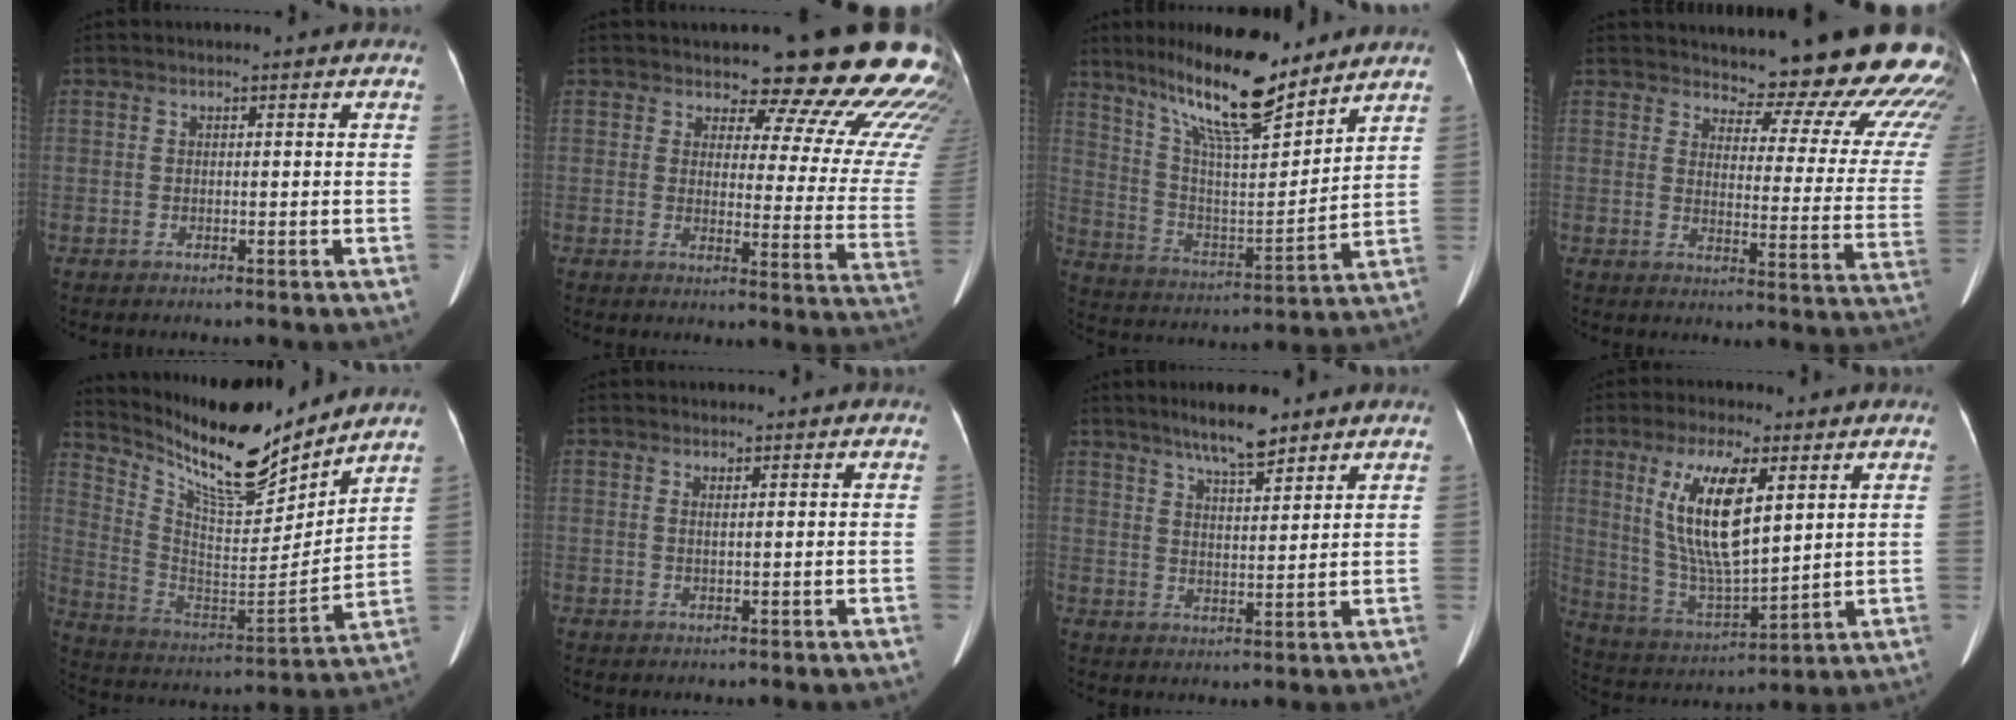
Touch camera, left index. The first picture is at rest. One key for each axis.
{"total": 20.0, "fx": 17.9, "fy": 4.3, "fz": 7.8, "tx": -0.069, "ty": -0.104, "tz": 0.181}
{"total": 17.6, "fx": 13.4, "fy": 2.9, "fz": 11.0, "tx": -0.195, "ty": -0.002, "tz": 0.237}
{"total": 21.5, "fx": 20.2, "fy": 3.7, "fz": 6.4, "tx": -0.056, "ty": -0.114, "tz": 0.218}
{"total": 16.9, "fx": 14.9, "fy": 2.4, "fz": 7.6, "tx": -0.153, "ty": -0.018, "tz": 0.266}
{"total": 0.8, "fx": 0.4, "fy": 0.1, "fz": 0.7, "tx": -0.017, "ty": 0.002, "tz": 0.008}
{"total": 6.9, "fx": 5.4, "fy": 1.0, "fz": 4.1, "tx": -0.075, "ty": 0.005, "tz": 0.093}
{"total": 13.6, "fx": 4.6, "fy": 3.7, "fz": 12.3, "tx": -0.253, "ty": -0.003, "tz": 0.092}